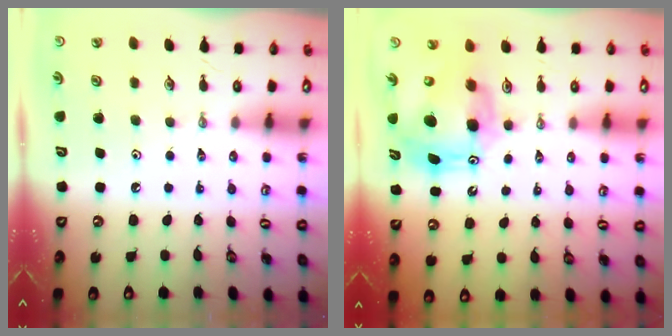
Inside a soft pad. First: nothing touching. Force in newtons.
{"total": 12.5, "press": 12.4, "slide": 1.2}